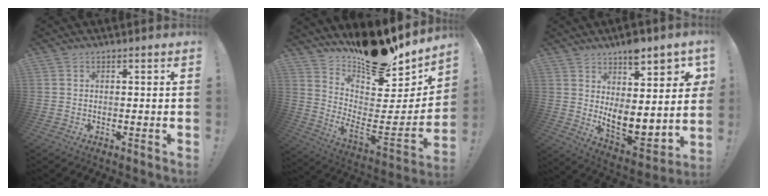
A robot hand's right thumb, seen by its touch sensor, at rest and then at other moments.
{"total": 18.1, "force": [14.8, 4.9, 9.1], "torque": [-0.115, -0.132, 0.241]}
{"total": 13.2, "force": [4.0, 6.5, 10.8], "torque": [-0.140, -0.040, 0.069]}